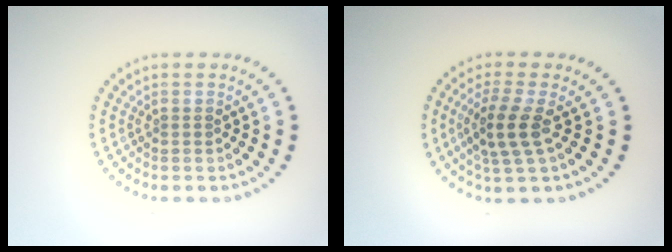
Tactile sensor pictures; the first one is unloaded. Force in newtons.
{"total": 3.4, "press": 2.9, "slide": 1.7}